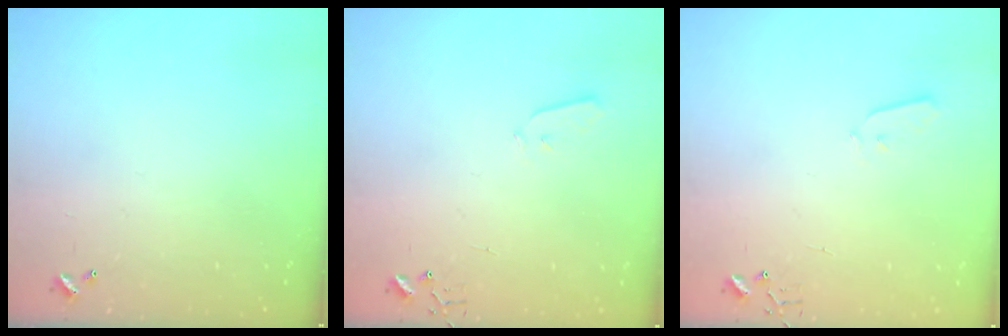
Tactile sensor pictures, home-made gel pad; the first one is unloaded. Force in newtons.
{"total": 3.0, "press": 2.9, "slide": 0.7}
{"total": 3.0, "press": 2.9, "slide": 0.7}